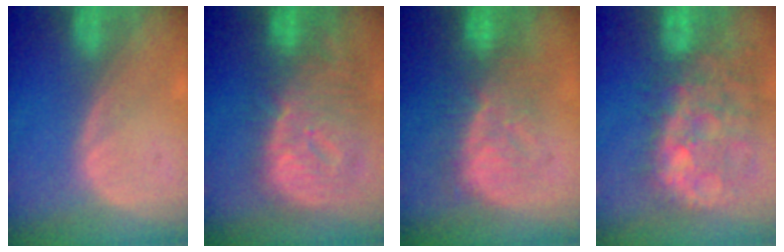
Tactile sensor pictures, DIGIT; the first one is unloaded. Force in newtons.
{"total": 12.5, "press": 10.8, "slide": 6.3}
{"total": 8.7, "press": 8.4, "slide": 2.2}
{"total": 12.9, "press": 11.6, "slide": 5.8}